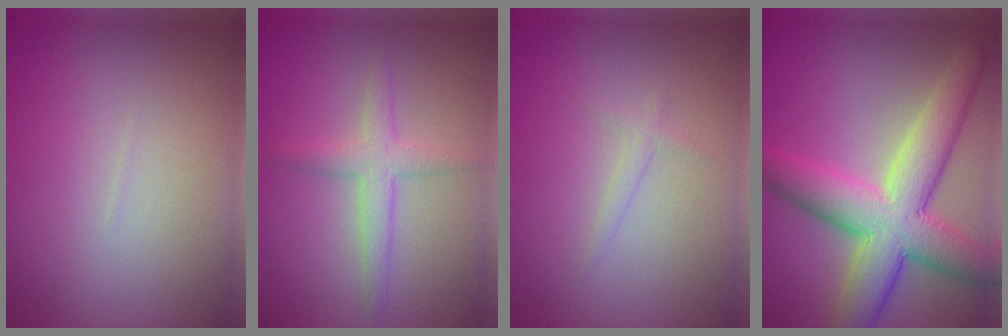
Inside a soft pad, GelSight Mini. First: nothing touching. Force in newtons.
{"total": 2.6, "press": 2.6, "slide": 0.1}
{"total": 0.9, "press": 0.9, "slide": 0.1}
{"total": 9.2, "press": 9.2, "slide": 0.8}